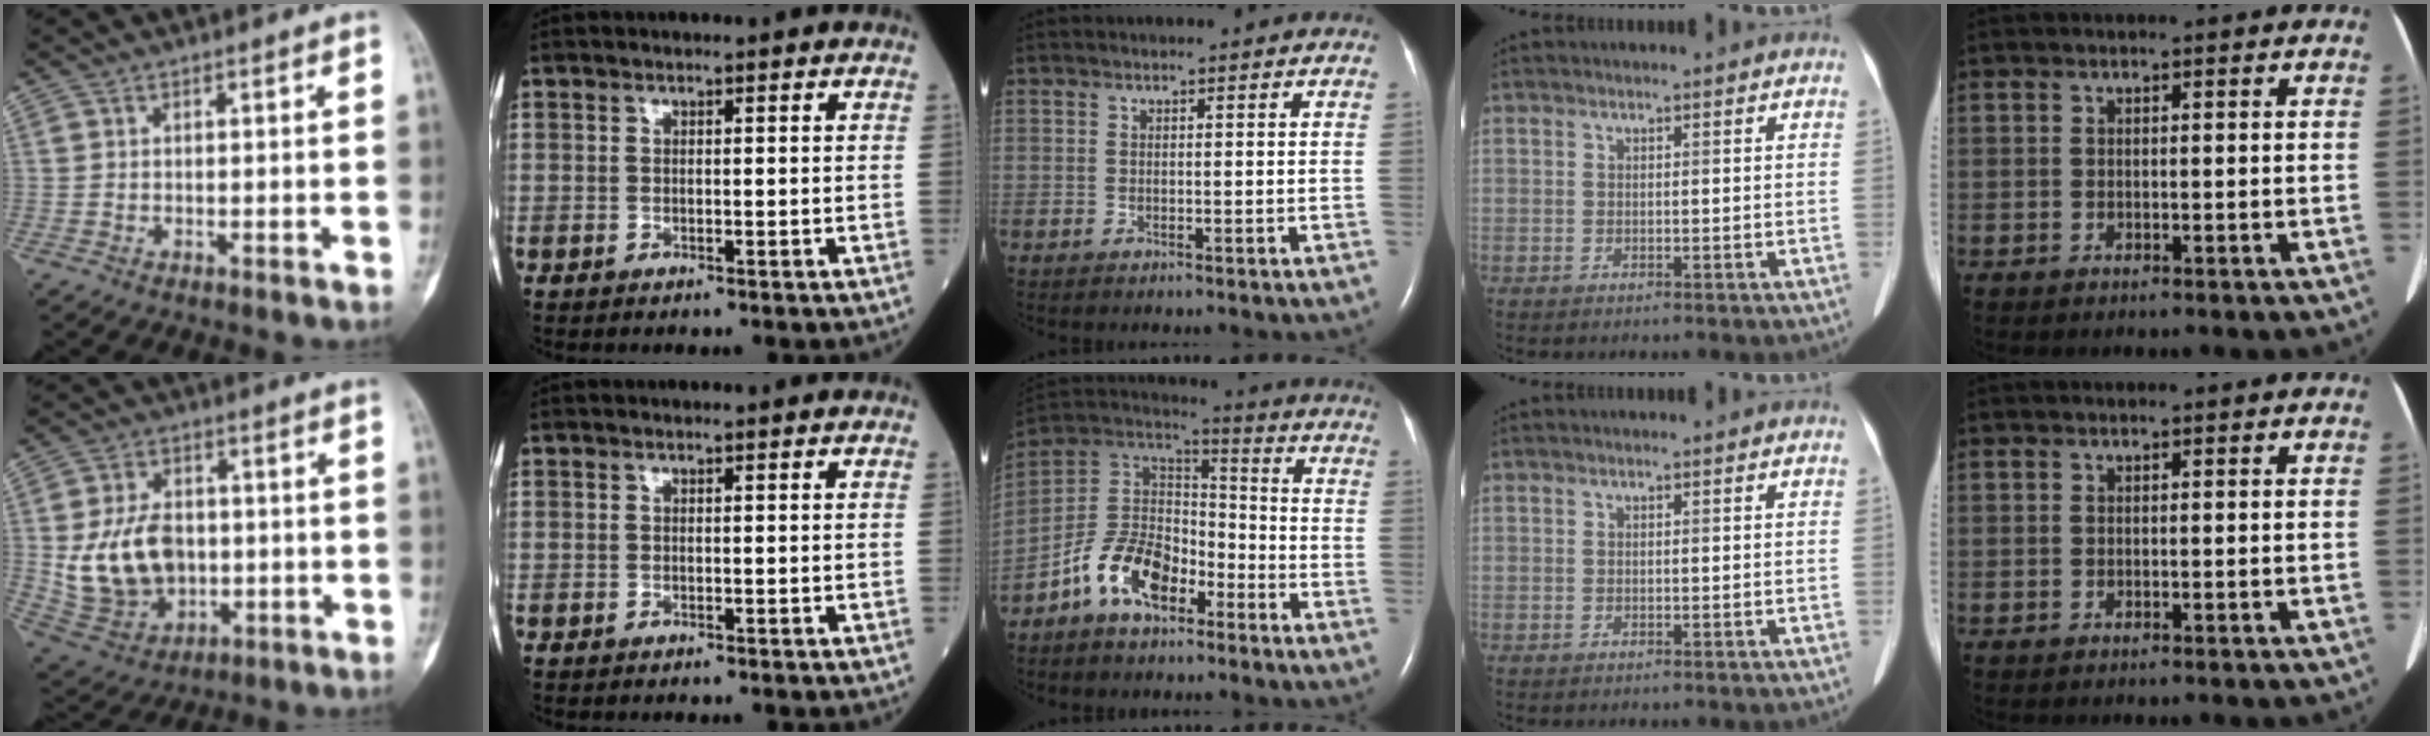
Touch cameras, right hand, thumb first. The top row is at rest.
{"thumb": {"total": 14.4, "force": [-0.3, 10.5, 9.9], "torque": [-0.156, 0.002, 0.014]}, "middle": {"total": 11.4, "force": [-6.7, 6.1, 7.0], "torque": [-0.151, 0.023, -0.132]}}